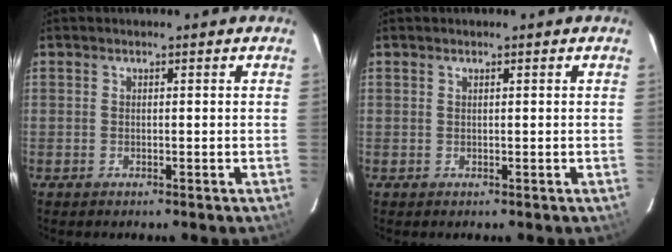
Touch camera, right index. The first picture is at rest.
{"total": 0.0}